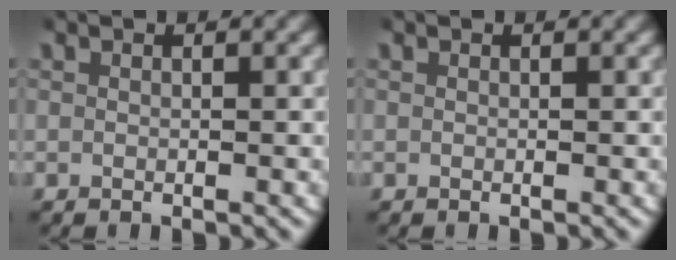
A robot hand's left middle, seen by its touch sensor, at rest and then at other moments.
{"total": 0.0}